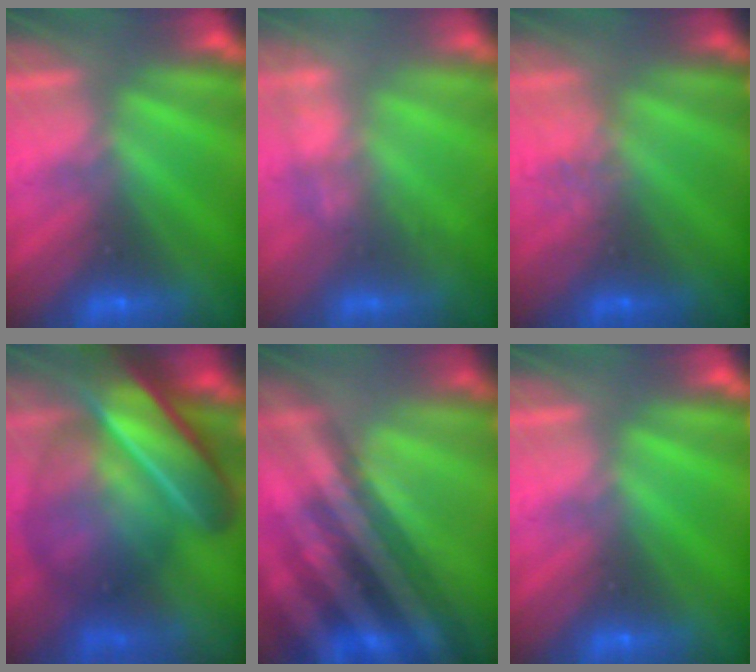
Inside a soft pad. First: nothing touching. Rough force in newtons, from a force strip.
{"total": 2.7}
{"total": 2.4}
{"total": 5.9}
{"total": 3.4}
{"total": 0.0}